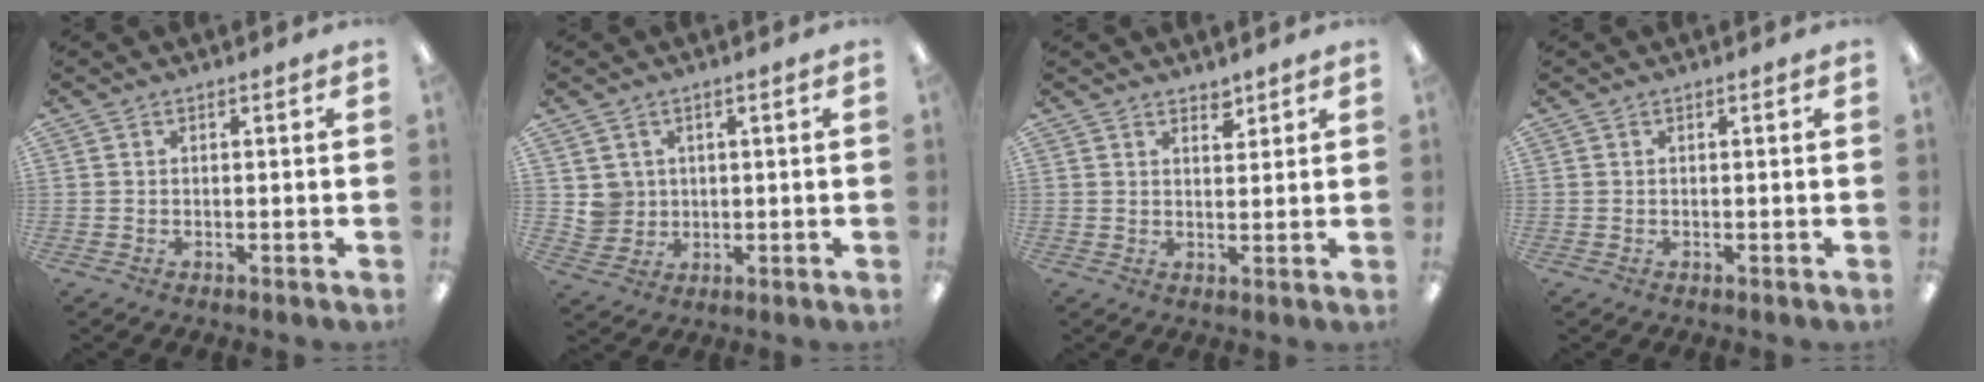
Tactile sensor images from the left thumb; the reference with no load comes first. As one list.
[{"total": 4.3, "force": [1.7, 4.0, 0.1], "torque": [-0.002, -0.002, 0.030]}, {"total": 2.8, "force": [2.4, 1.1, 0.9], "torque": [0.004, -0.018, 0.040]}, {"total": 0.0}]